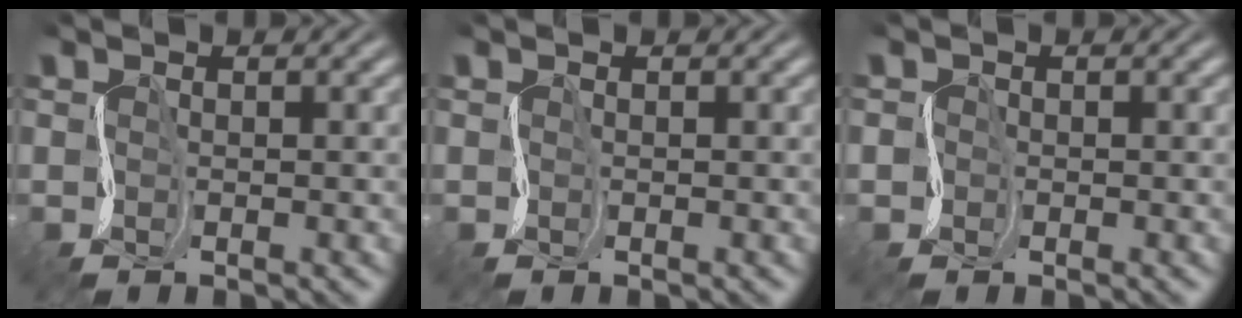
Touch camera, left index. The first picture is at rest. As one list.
[{"total": 0.0}, {"total": 0.8, "force": [-0.3, 0.7, 0.0], "torque": [0.004, -0.001, -0.009]}]